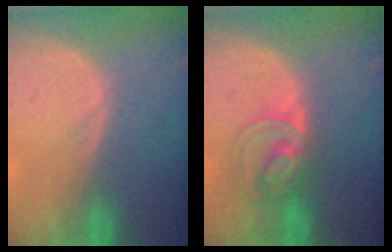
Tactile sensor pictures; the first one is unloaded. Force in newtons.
{"total": 5.5, "press": 5.5, "slide": 0.6}